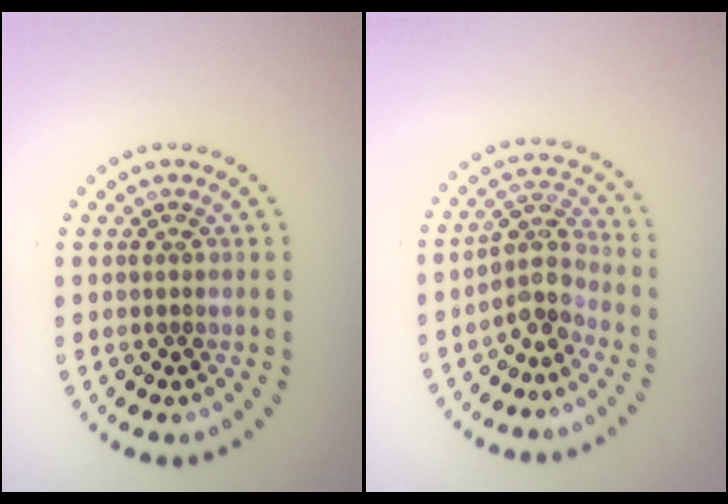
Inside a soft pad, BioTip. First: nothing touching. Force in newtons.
{"total": 3.4, "press": 2.6, "slide": 2.2}